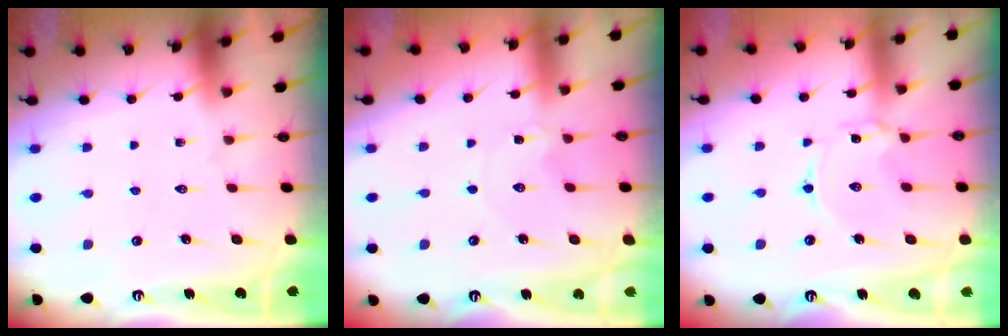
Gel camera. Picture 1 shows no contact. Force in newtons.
{"total": 1.0, "press": 1.0, "slide": 0.2}
{"total": 2.2, "press": 2.2, "slide": 0.3}